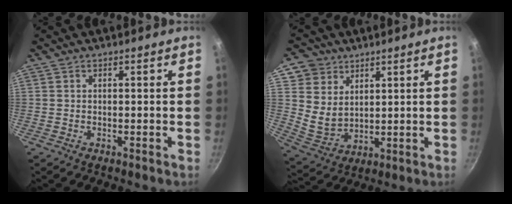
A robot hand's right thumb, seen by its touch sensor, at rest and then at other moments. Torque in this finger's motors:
{"motor_torque": [-0.97, 1.17, 0.04, -0.04, 0.04]}